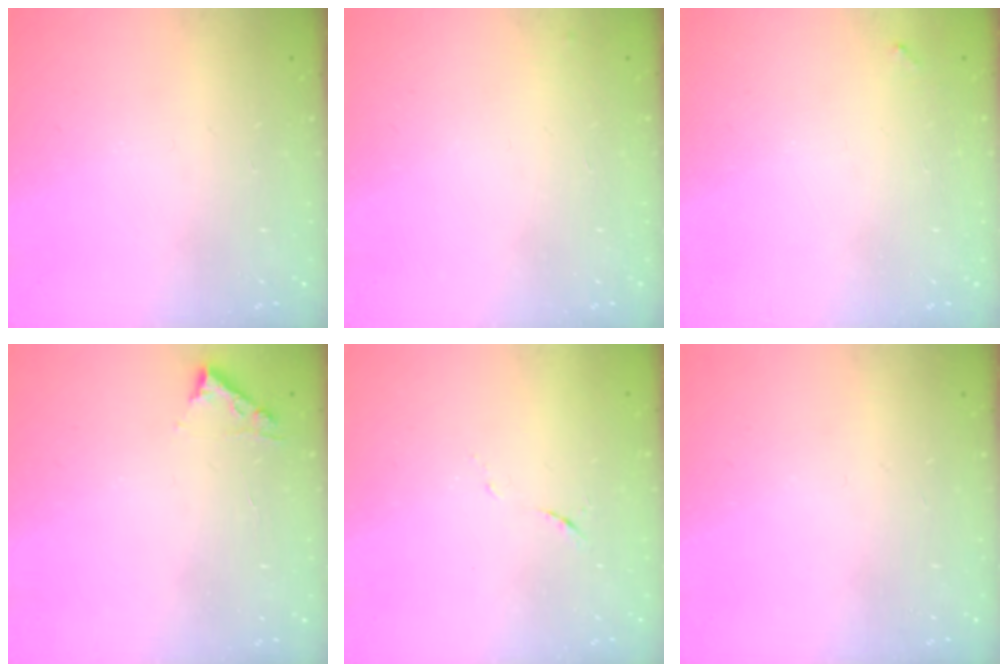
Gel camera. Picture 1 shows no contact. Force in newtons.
{"total": 3.2, "press": 3.2, "slide": 0.4}
{"total": 3.9, "press": 3.9, "slide": 0.3}
{"total": 4.5, "press": 4.4, "slide": 0.5}
{"total": 5.2, "press": 5.1, "slide": 1.2}
{"total": 0.0}